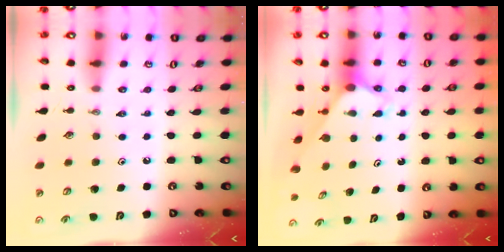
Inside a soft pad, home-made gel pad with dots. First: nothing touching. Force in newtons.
{"total": 2.7, "press": 2.7, "slide": 0.1}